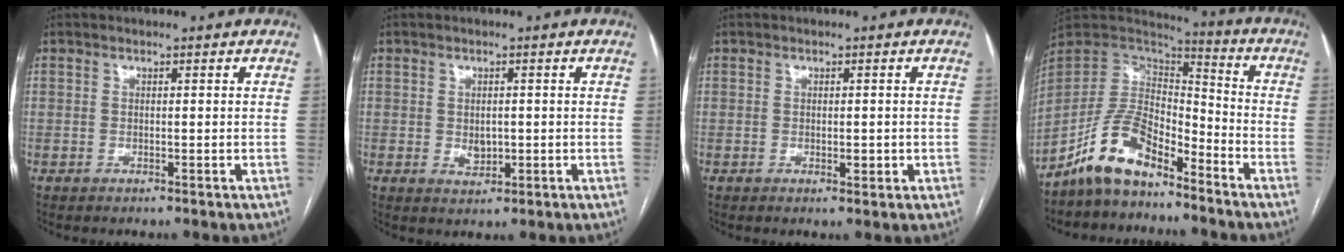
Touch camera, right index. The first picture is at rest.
{"total": 2.5, "force": [-0.1, 1.8, 1.8], "torque": [-0.029, -0.003, 0.006]}
{"total": 1.7, "force": [-0.2, 0.9, 1.4], "torque": [-0.018, -0.002, 0.001]}
{"total": 11.6, "force": [-8.5, 4.5, 6.5], "torque": [-0.137, 0.027, -0.162]}